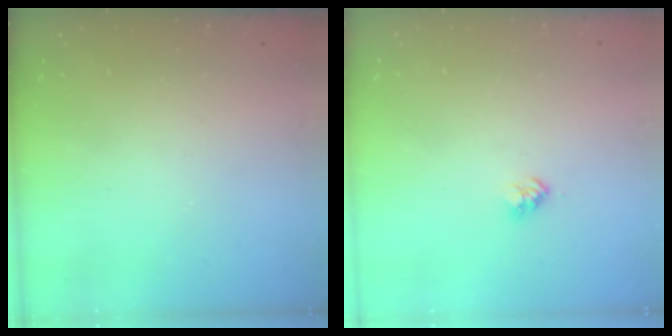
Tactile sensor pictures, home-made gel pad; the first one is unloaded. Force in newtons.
{"total": 2.8, "press": 2.8, "slide": 0.4}